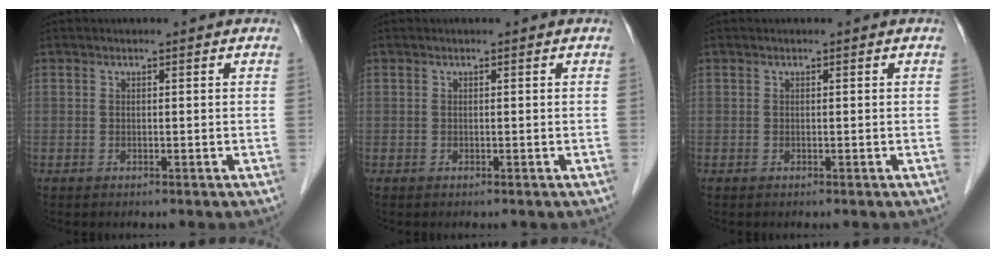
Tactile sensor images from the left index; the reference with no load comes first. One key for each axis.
{"total": 0.0}
{"total": 0.0}